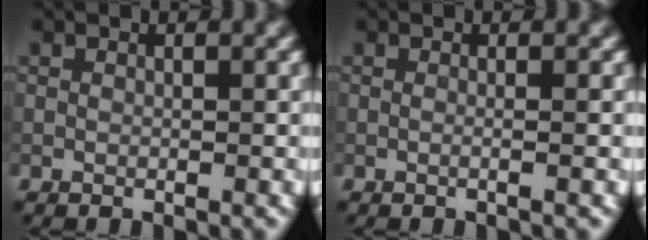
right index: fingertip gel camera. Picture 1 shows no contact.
{"total": 2.0, "force": [0.3, 1.0, 1.7], "torque": [0.001, -0.003, -0.021]}